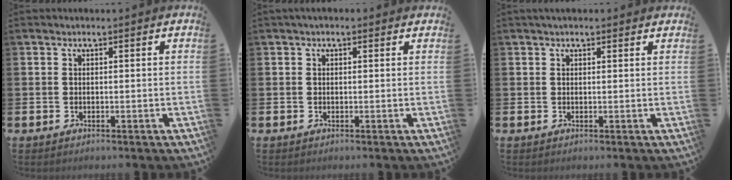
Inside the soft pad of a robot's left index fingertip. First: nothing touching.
{"total": 0.6, "force": [0.3, 0.4, 0.3], "torque": [-0.004, 0.006, 0.004]}
{"total": 1.2, "force": [1.0, 0.4, 0.4], "torque": [0.002, 0.001, 0.016]}